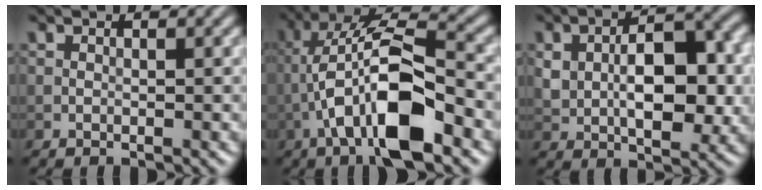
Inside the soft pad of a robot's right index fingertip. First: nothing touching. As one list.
[{"total": 10.2, "force": [-3.4, 3.2, 9.1], "torque": [-0.180, 0.017, -0.063]}, {"total": 8.5, "force": [0.4, 4.9, 6.9], "torque": [-0.117, 0.001, 0.006]}]